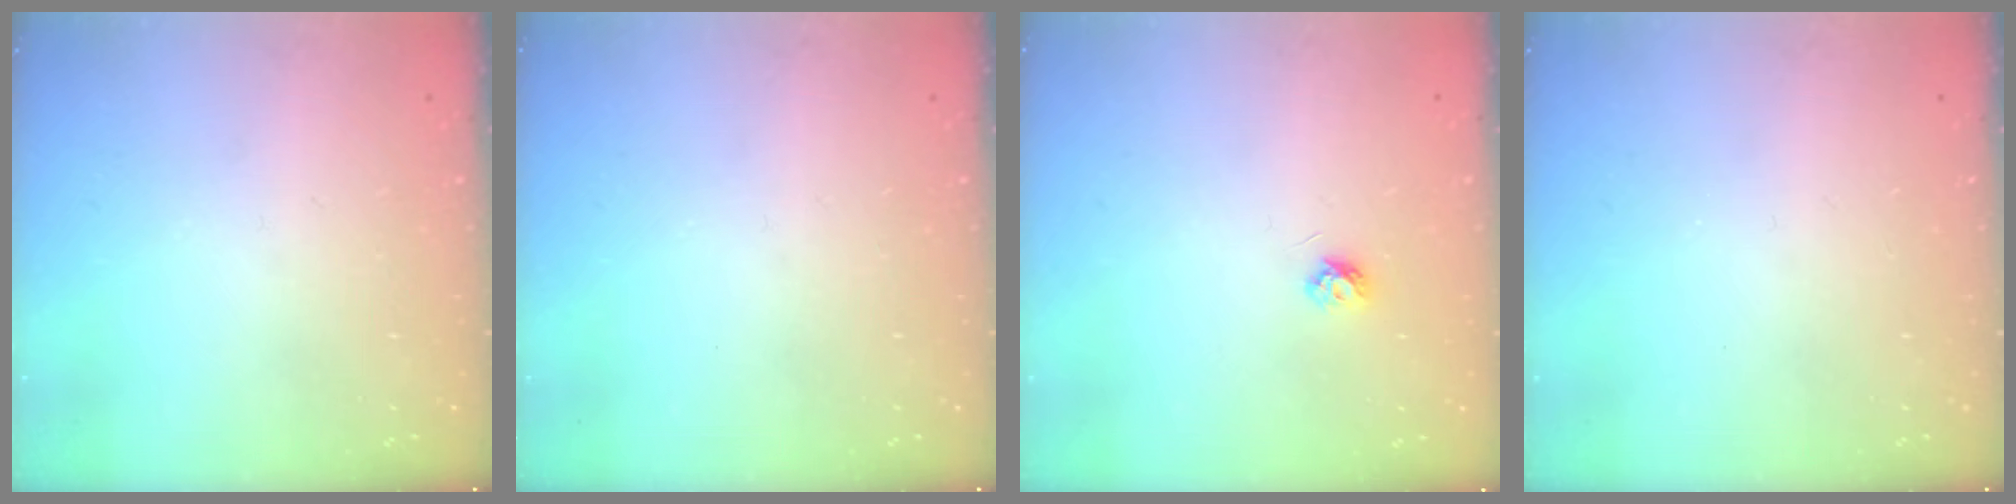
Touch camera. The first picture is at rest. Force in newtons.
{"total": 0.0}
{"total": 3.9, "press": 3.9, "slide": 0.6}
{"total": 0.0}